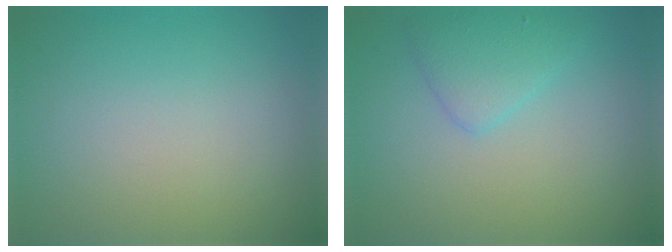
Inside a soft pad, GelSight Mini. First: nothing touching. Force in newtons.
{"total": 2.5, "press": 2.5, "slide": 0.1}